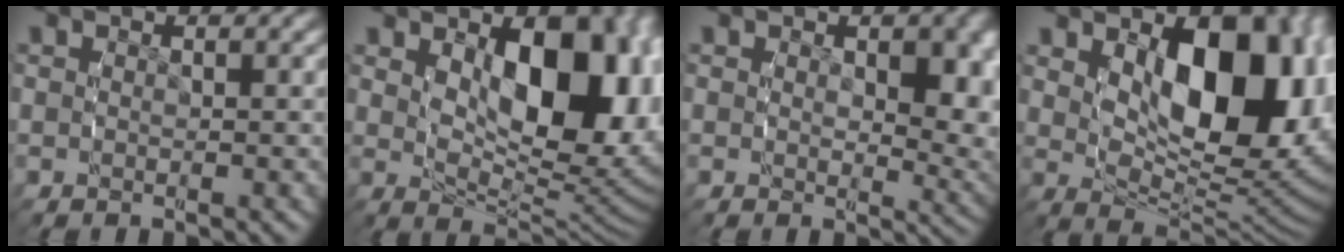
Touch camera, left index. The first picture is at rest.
{"total": 13.4, "force": [1.8, 7.4, 11.0], "torque": [-0.158, -0.028, 0.039]}
{"total": 3.9, "force": [0.9, 2.0, 3.3], "torque": [-0.040, -0.016, 0.019]}
{"total": 14.9, "force": [1.6, 8.5, 12.1], "torque": [-0.179, -0.033, 0.037]}